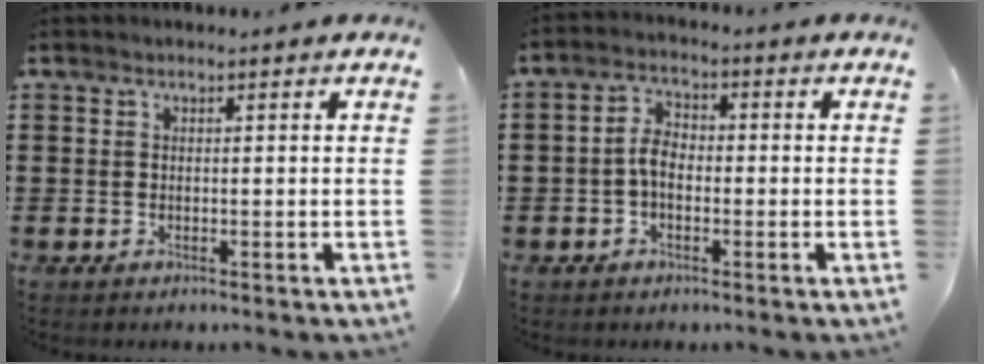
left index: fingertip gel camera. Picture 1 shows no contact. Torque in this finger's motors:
{"motor_torque": [0.31, 0.11, 0.25, 0.06]}